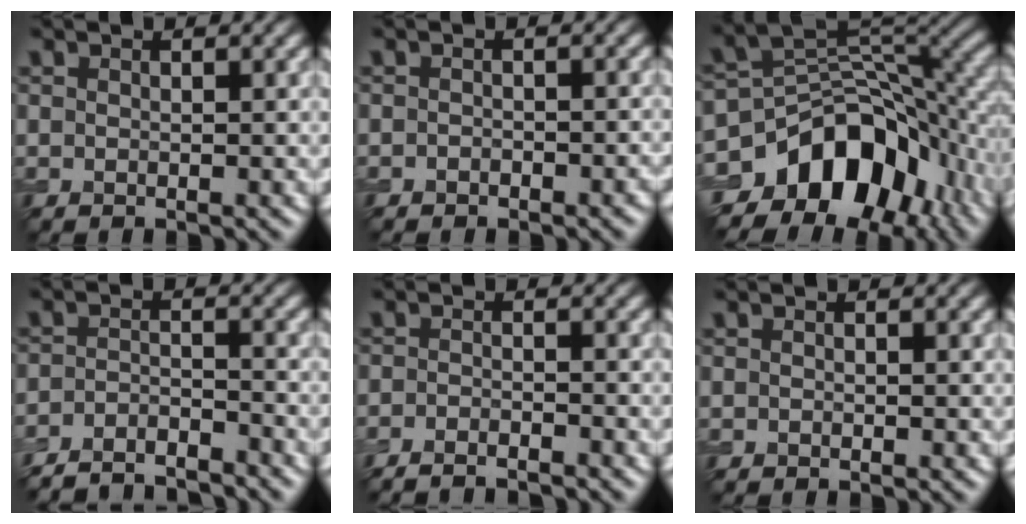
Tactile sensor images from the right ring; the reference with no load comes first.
{"total": 1.1, "force": [-0.7, 0.7, 0.5], "torque": [-0.009, -0.003, -0.013]}
{"total": 13.2, "force": [-6.6, 8.5, 7.8], "torque": [-0.130, -0.002, -0.115]}
{"total": 5.0, "force": [-4.8, 0.7, 1.3], "torque": [-0.023, -0.006, -0.085]}
{"total": 3.0, "force": [-2.6, 0.5, 1.3], "torque": [-0.017, 0.004, -0.043]}
{"total": 0.0}